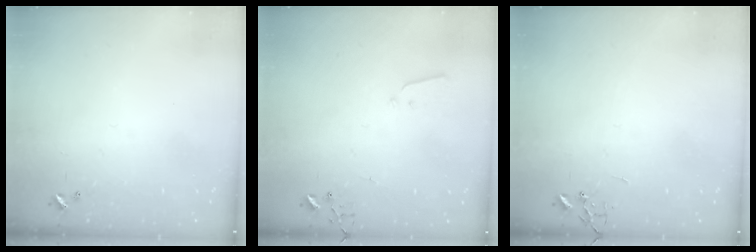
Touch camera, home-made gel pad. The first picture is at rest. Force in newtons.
{"total": 2.2, "press": 2.1, "slide": 0.3}
{"total": 0.0}